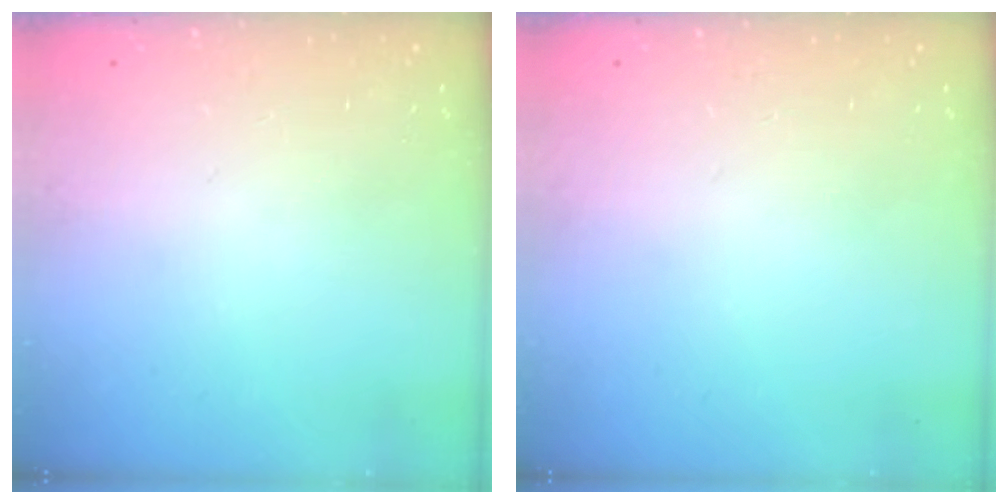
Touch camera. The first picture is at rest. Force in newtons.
{"total": 0.0}